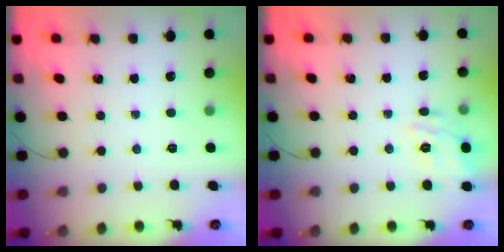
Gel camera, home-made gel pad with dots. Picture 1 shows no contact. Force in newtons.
{"total": 7.1, "press": 7.0, "slide": 0.7}